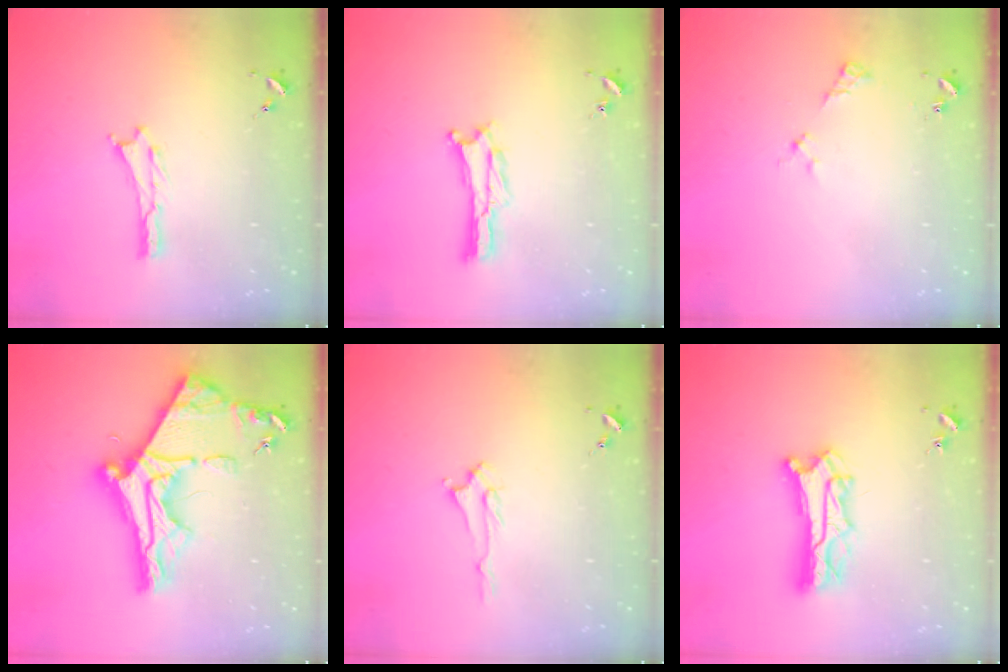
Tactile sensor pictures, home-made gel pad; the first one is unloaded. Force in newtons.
{"total": 0.0}
{"total": 2.5, "press": 2.5, "slide": 0.3}
{"total": 11.4, "press": 11.3, "slide": 1.0}
{"total": 1.4, "press": 1.4, "slide": 0.3}
{"total": 8.4, "press": 8.3, "slide": 0.8}